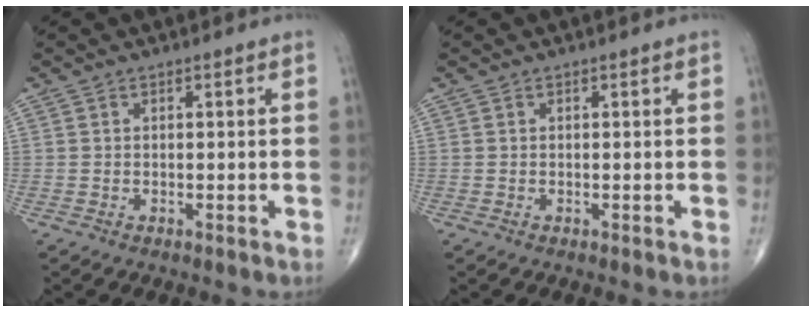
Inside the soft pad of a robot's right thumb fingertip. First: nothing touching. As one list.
[{"total": 0.0}]